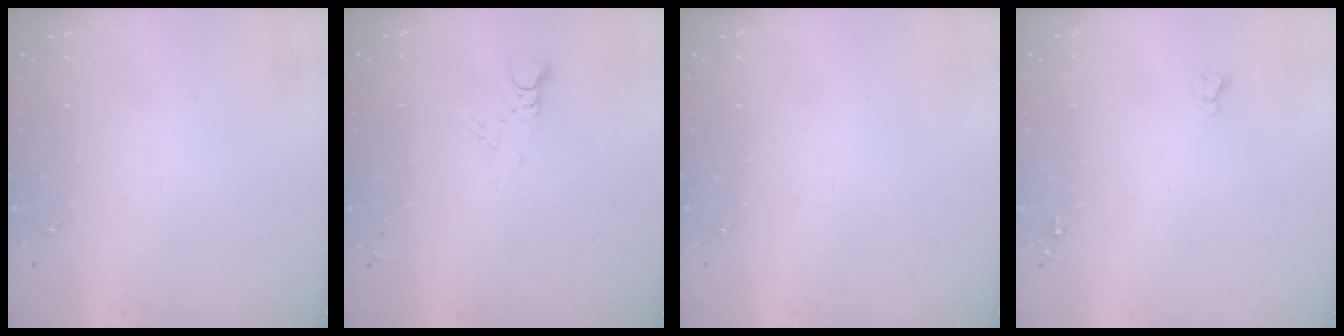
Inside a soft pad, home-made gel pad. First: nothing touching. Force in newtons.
{"total": 2.9, "press": 2.9, "slide": 0.2}
{"total": 0.0}
{"total": 2.7, "press": 2.7, "slide": 0.2}